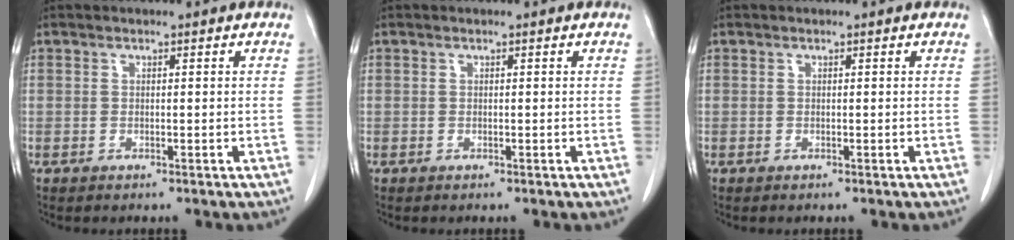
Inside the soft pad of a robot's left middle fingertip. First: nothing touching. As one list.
[{"total": 0.0}, {"total": 0.0}]